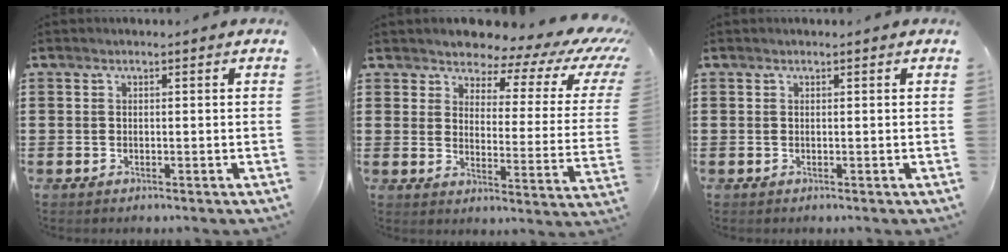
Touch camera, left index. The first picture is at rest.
{"total": 5.7, "force": [4.7, 2.1, 2.5], "torque": [-0.059, -0.038, 0.076]}
{"total": 0.0}